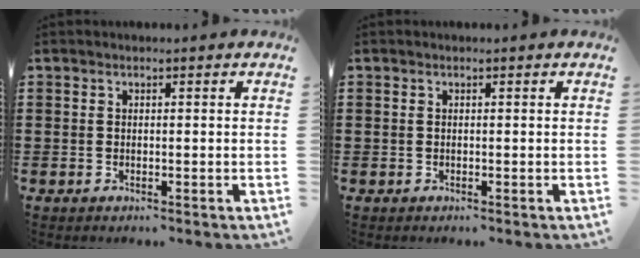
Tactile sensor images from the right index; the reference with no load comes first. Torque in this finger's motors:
{"motor_torque": [-0.05, 0.16, 0.01, 0.00]}